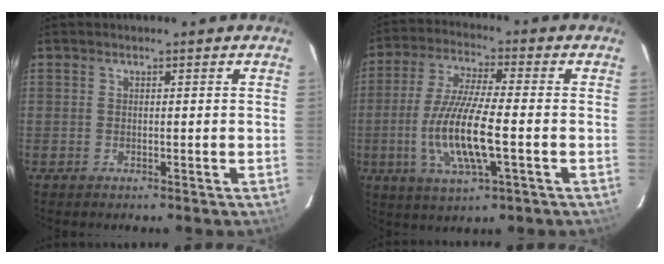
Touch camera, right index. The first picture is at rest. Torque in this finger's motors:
{"motor_torque": [1.25, -0.89, 0.76, 0.21]}